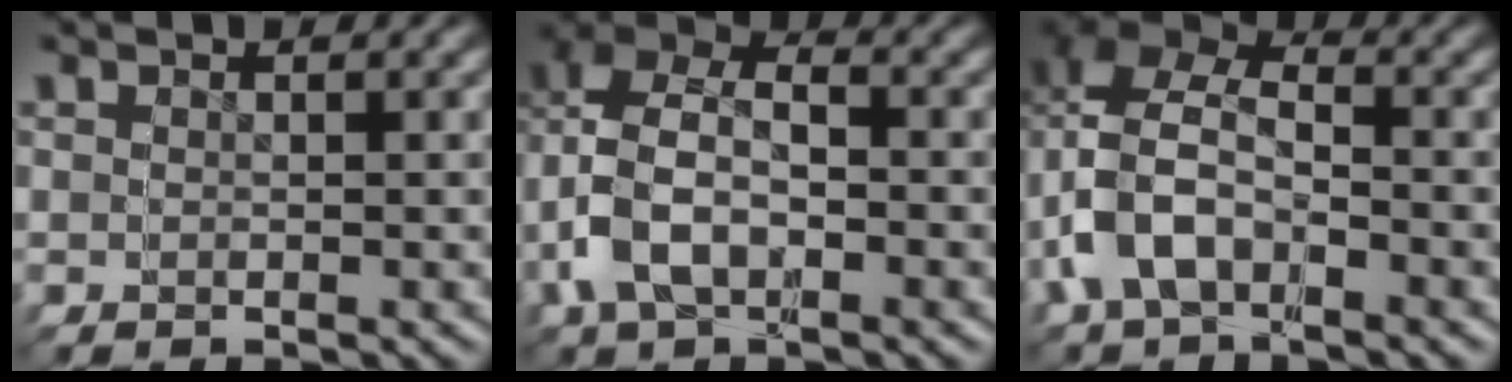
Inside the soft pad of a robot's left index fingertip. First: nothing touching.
{"total": 7.4, "force": [0.2, 6.7, 3.2], "torque": [-0.090, -0.002, -0.012]}
{"total": 13.1, "force": [-1.3, 11.5, 6.2], "torque": [-0.147, -0.020, -0.033]}